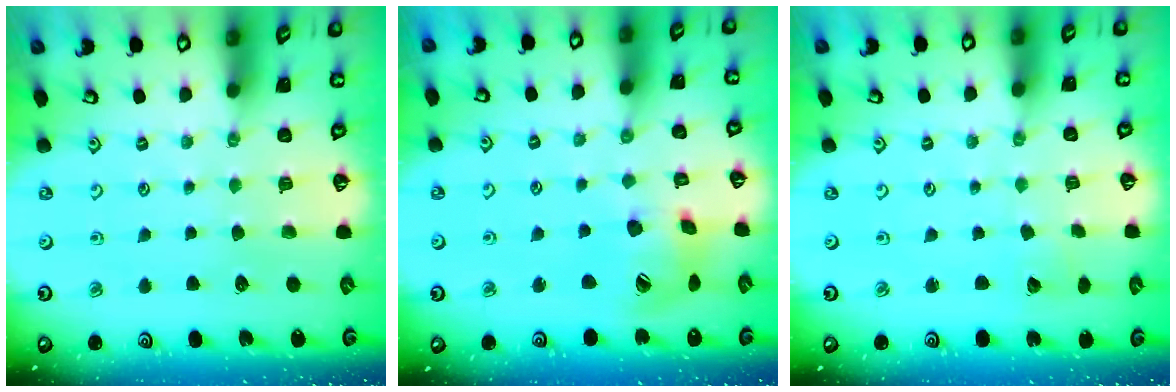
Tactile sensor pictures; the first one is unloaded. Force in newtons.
{"total": 14.4, "press": 14.3, "slide": 2.0}
{"total": 2.9, "press": 2.9, "slide": 0.2}